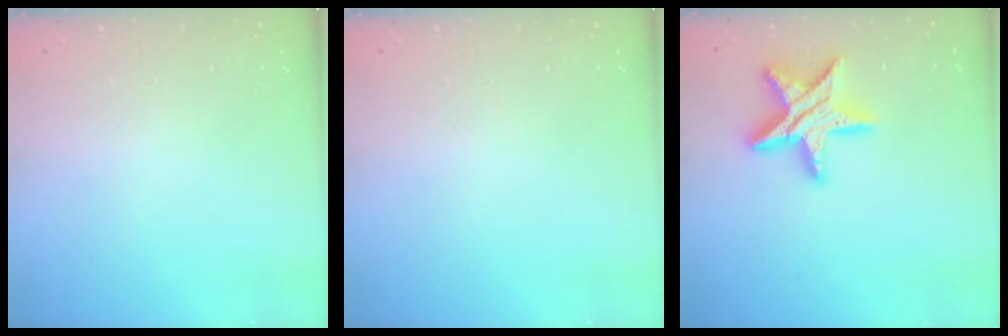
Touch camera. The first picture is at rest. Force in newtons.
{"total": 0.0}
{"total": 15.3, "press": 15.2, "slide": 1.0}